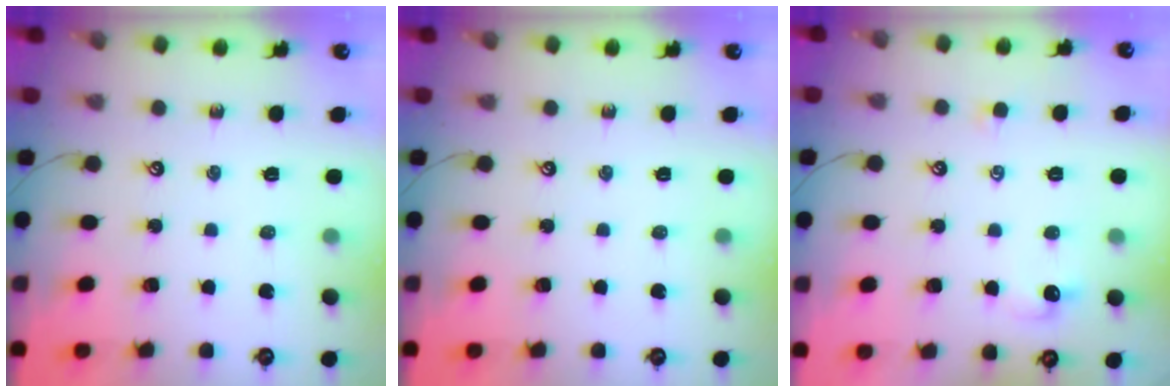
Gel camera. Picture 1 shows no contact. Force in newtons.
{"total": 0.0}
{"total": 1.0, "press": 0.7, "slide": 0.7}